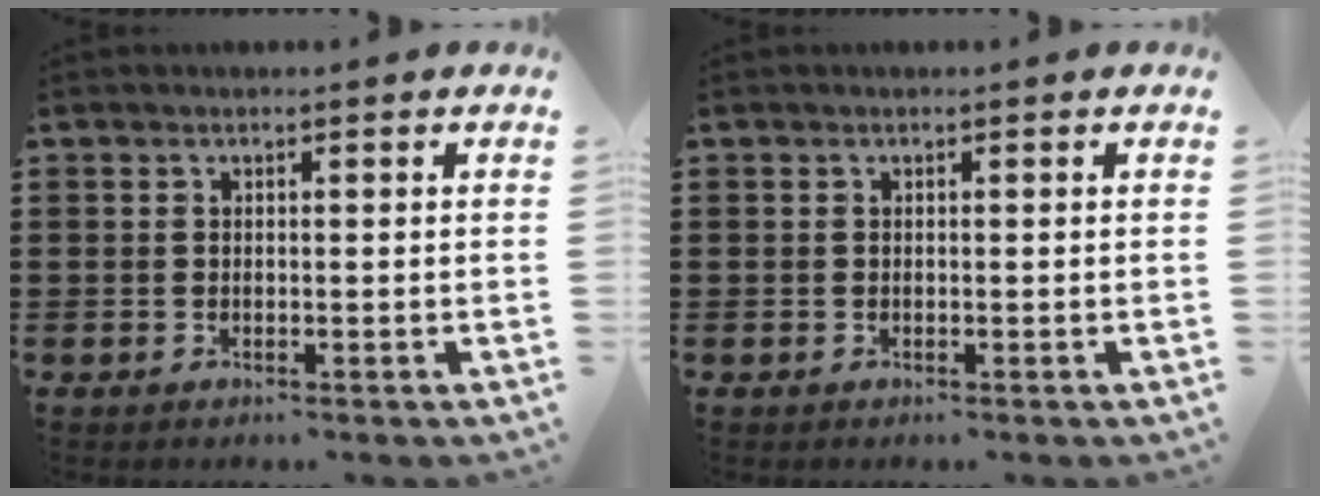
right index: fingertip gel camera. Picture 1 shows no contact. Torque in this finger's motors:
{"motor_torque": [0.00, 0.00, 0.00, 0.00]}